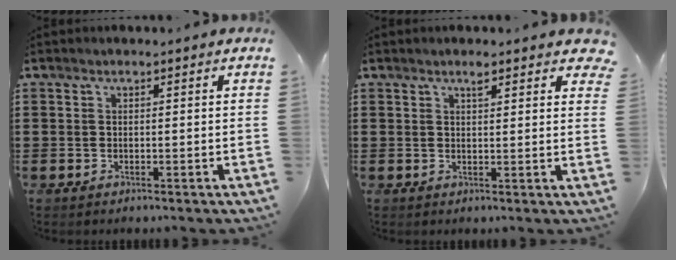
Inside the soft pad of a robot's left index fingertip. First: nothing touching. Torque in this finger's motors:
{"motor_torque": [0.70, -0.41, 0.02, 0.01]}